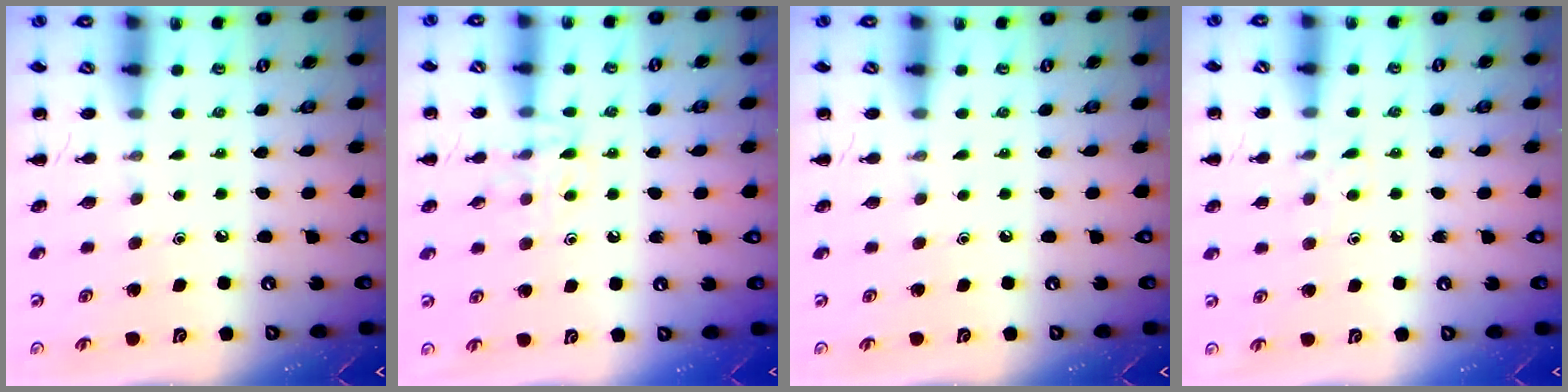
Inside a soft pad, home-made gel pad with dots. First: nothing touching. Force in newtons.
{"total": 8.9, "press": 8.7, "slide": 1.5}
{"total": 0.0}
{"total": 4.8, "press": 4.4, "slide": 2.0}